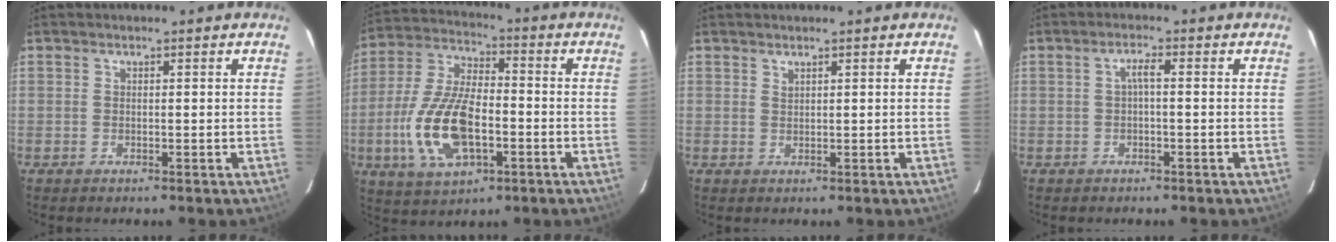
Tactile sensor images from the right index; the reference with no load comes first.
{"total": 16.3, "force": [-4.5, 7.5, 13.7], "torque": [-0.298, -0.004, -0.080]}
{"total": 0.6, "force": [0.6, 0.1, 0.1], "torque": [-0.001, 0.000, 0.013]}
{"total": 1.8, "force": [-0.3, 0.2, 1.8], "torque": [-0.036, 0.007, -0.005]}